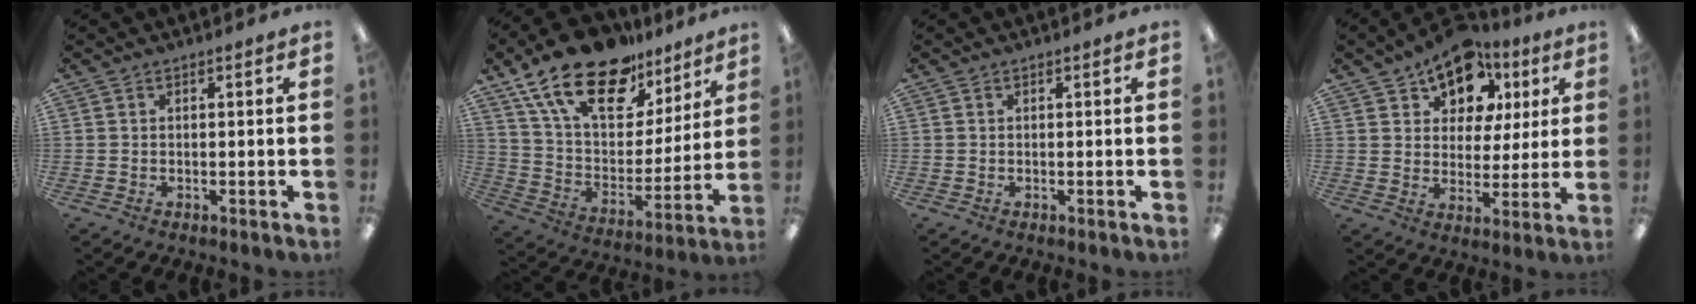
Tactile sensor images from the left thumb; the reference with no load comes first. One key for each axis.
{"total": 22.0, "fx": 15.2, "fy": 10.5, "fz": 11.9, "tx": -0.217, "ty": -0.088, "tz": 0.271}
{"total": 0.0}
{"total": 13.3, "fx": 9.5, "fy": 8.1, "fz": 4.8, "tx": -0.086, "ty": -0.054, "tz": 0.174}